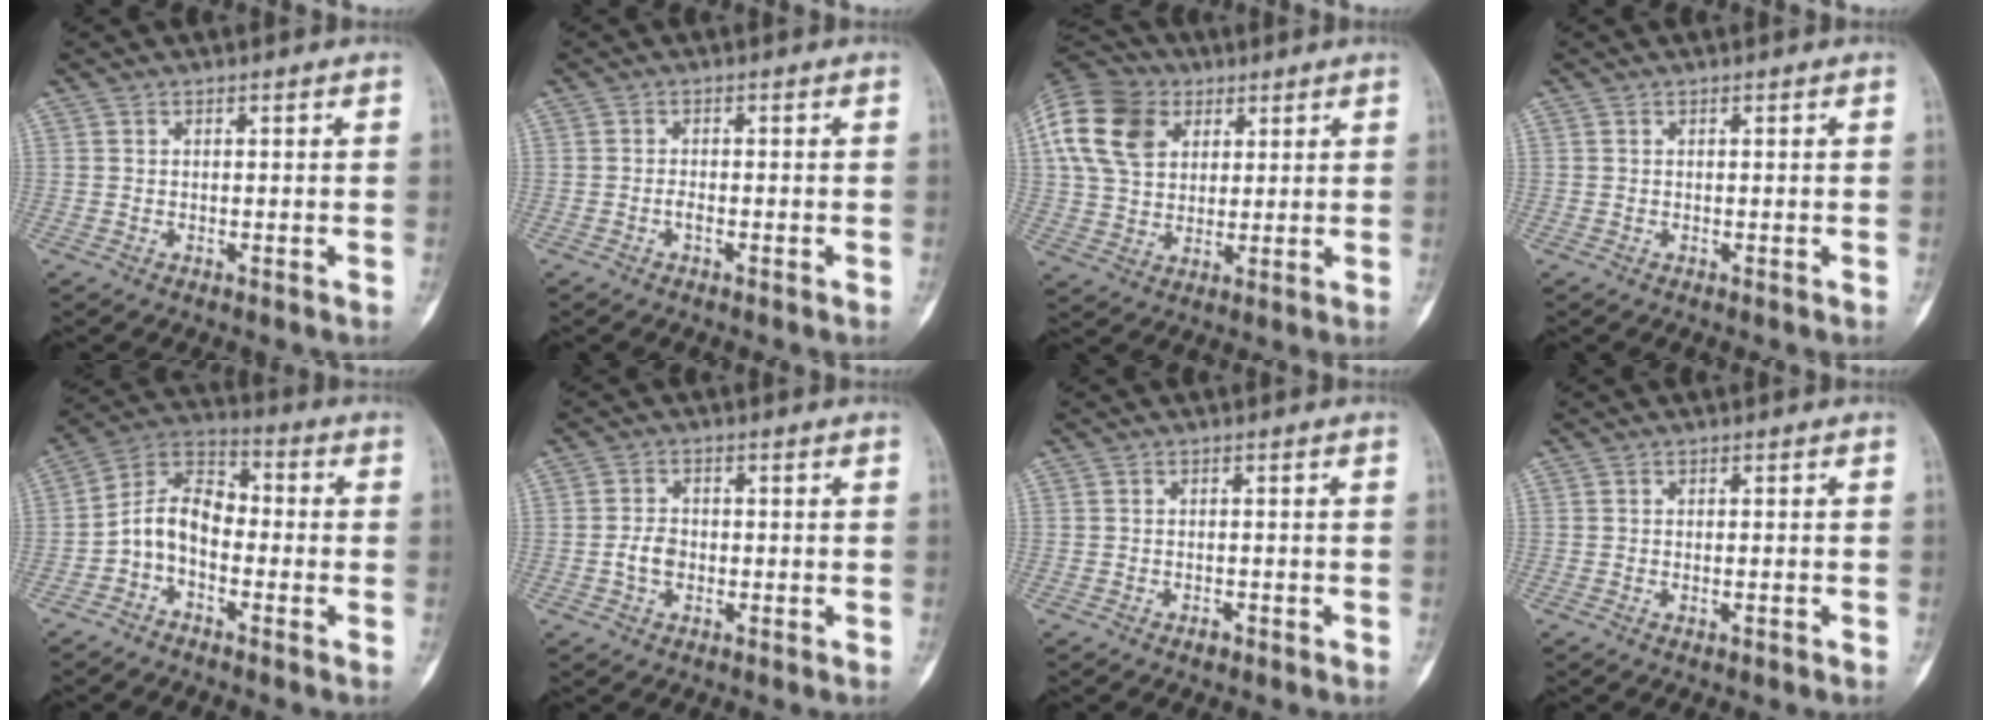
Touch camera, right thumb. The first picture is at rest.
{"total": 1.1, "force": [-0.6, 0.5, 0.8], "torque": [-0.015, 0.002, -0.012]}
{"total": 16.9, "force": [5.8, 12.7, 9.6], "torque": [-0.184, 0.010, 0.102]}
{"total": 0.0}
{"total": 8.9, "force": [-2.6, 5.9, 6.1], "torque": [-0.100, 0.053, -0.064]}
{"total": 3.4, "force": [-0.9, 2.4, 2.3], "torque": [-0.037, 0.011, -0.020]}
{"total": 1.2, "force": [-0.8, 0.7, 0.6], "torque": [-0.012, 0.004, -0.013]}
{"total": 1.2, "force": [-0.5, 0.4, 1.1], "torque": [-0.022, 0.009, -0.003]}